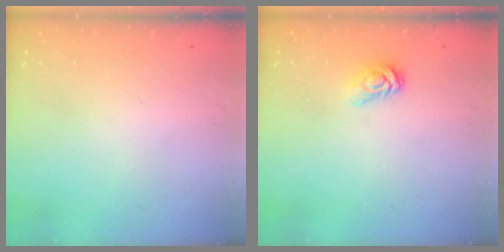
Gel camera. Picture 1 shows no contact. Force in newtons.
{"total": 3.7, "press": 3.6, "slide": 0.4}